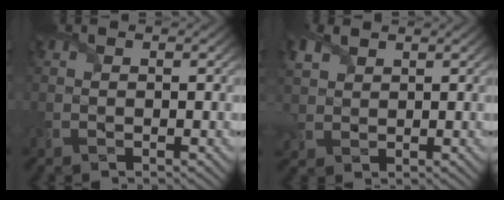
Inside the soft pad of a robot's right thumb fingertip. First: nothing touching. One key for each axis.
{"total": 3.6, "fx": 2.1, "fy": 2.4, "fz": 1.7, "tx": -0.055, "ty": 0.006, "tz": 0.044}